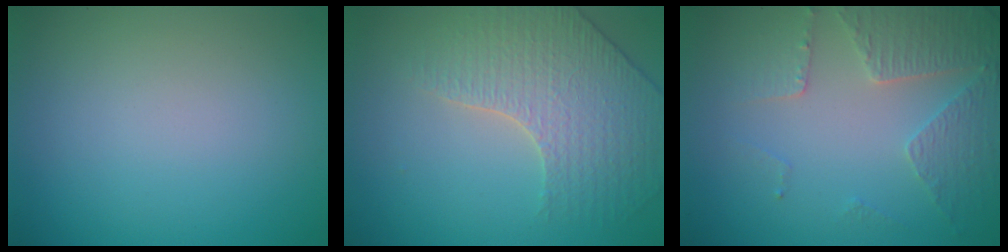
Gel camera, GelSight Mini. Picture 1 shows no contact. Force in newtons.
{"total": 3.8, "press": 3.8, "slide": 0.5}
{"total": 4.4, "press": 3.3, "slide": 2.9}